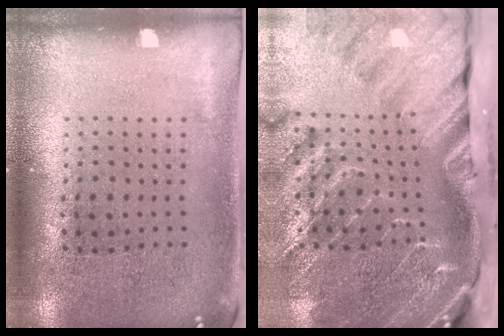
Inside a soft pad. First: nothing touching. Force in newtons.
{"total": 4.0, "press": 3.2, "slide": 2.4}